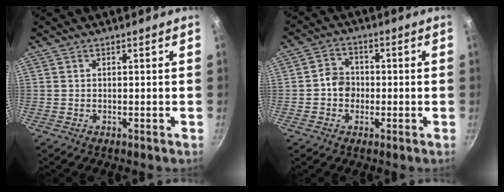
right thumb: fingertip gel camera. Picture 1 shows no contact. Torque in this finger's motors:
{"motor_torque": [-0.04, -0.08, 0.60, -0.02, 0.08]}